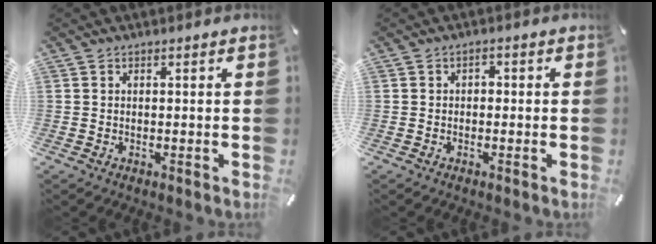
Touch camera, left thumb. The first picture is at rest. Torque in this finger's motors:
{"motor_torque": [-0.13, -0.01, 0.08, 0.16, -0.02]}